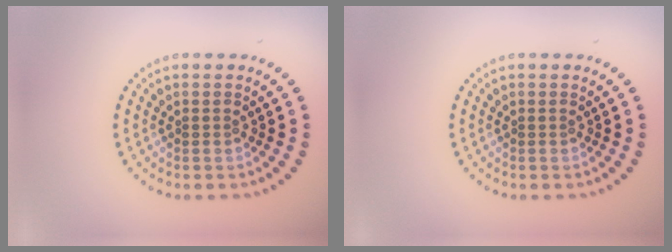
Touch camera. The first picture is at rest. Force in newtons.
{"total": 0.0}